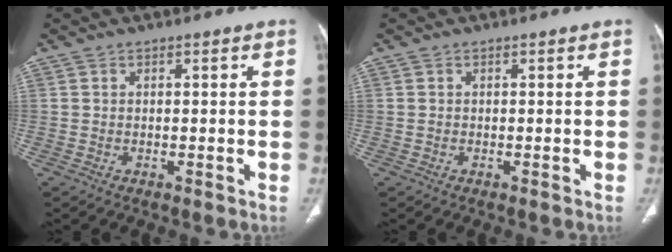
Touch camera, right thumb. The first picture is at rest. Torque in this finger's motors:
{"motor_torque": [0.13, 0.08, -0.12, 0.05, 0.02]}